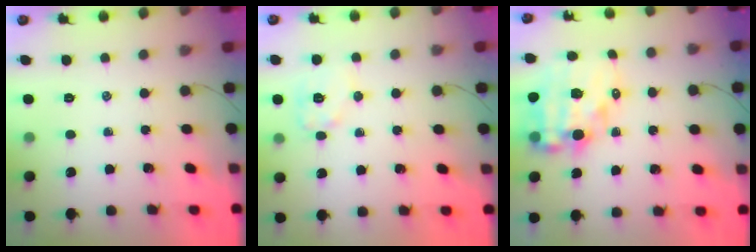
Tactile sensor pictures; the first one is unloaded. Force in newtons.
{"total": 8.4, "press": 8.4, "slide": 0.4}
{"total": 14.0, "press": 13.6, "slide": 3.5}